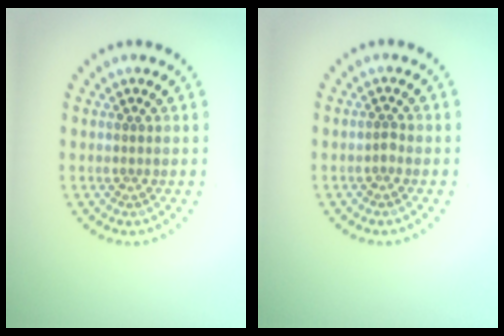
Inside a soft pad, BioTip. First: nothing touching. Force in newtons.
{"total": 0.5, "press": 0.4, "slide": 0.3}